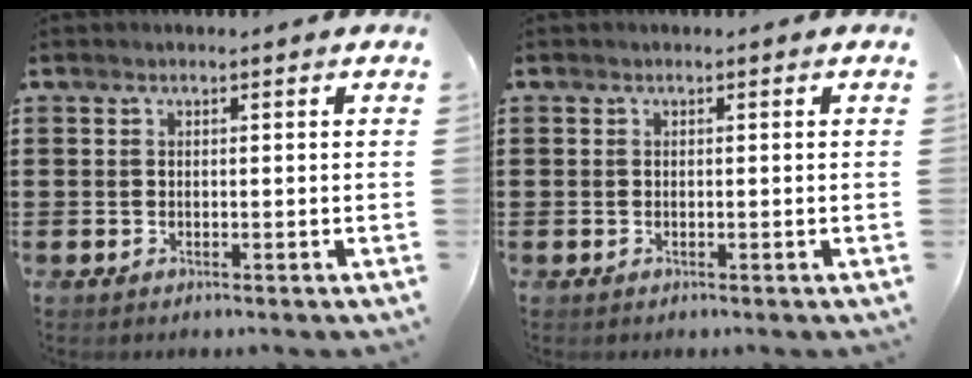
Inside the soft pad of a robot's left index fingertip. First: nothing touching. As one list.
[{"total": 0.0}]